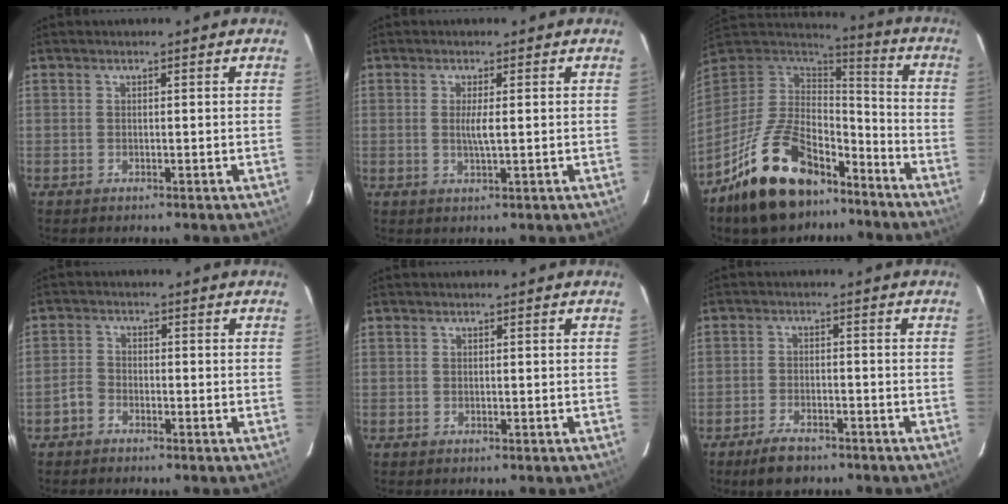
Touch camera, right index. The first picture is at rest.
{"total": 2.6, "force": [0.2, 0.1, 2.6], "torque": [-0.048, -0.005, 0.002]}
{"total": 22.0, "force": [-14.5, 10.9, 12.4], "torque": [-0.251, 0.005, -0.228]}
{"total": 2.6, "force": [-1.9, 1.7, 0.6], "torque": [-0.016, 0.009, -0.036]}
{"total": 0.0}
{"total": 6.1, "force": [-4.7, 2.5, 3.0], "torque": [-0.076, -0.001, -0.080]}